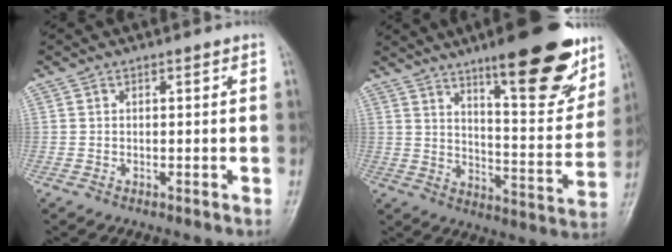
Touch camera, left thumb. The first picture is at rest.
{"total": 21.0, "force": [13.1, 5.7, 15.3], "torque": [-0.167, -0.069, 0.194]}